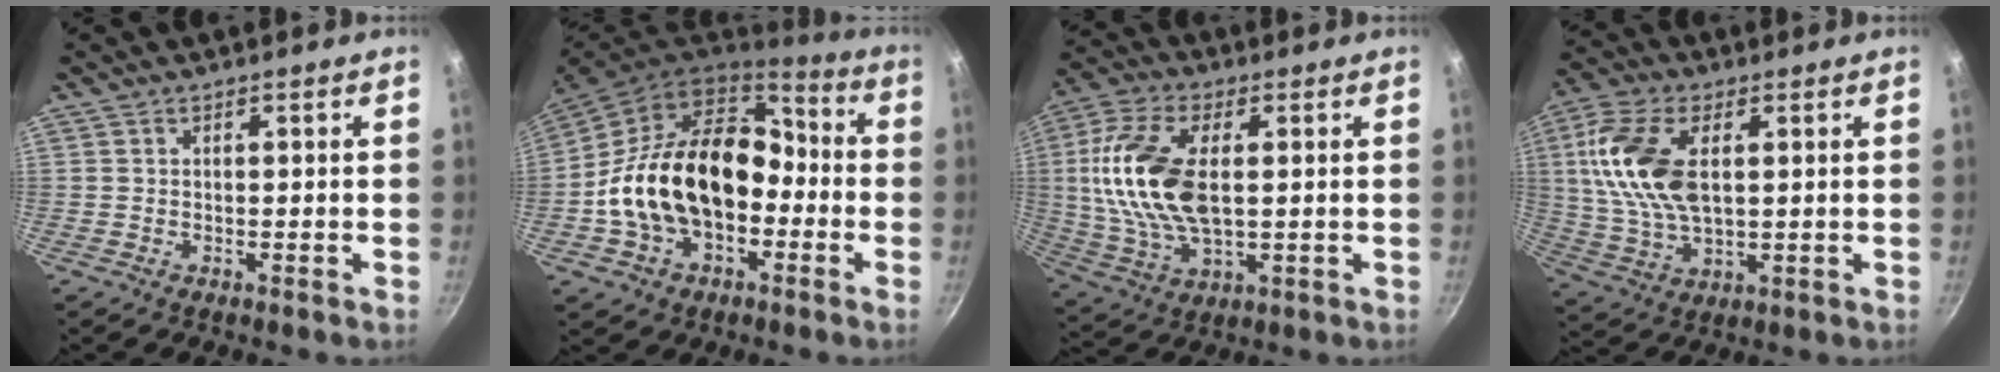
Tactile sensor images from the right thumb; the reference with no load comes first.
{"total": 21.7, "force": [-3.4, 15.0, 15.3], "torque": [-0.244, 0.060, -0.060]}
{"total": 17.7, "force": [2.0, 9.4, 14.9], "torque": [-0.294, 0.003, 0.034]}
{"total": 15.2, "force": [3.0, 8.4, 12.4], "torque": [-0.241, -0.002, 0.056]}